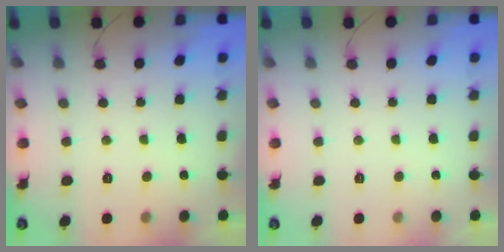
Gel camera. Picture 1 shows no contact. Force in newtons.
{"total": 0.0}